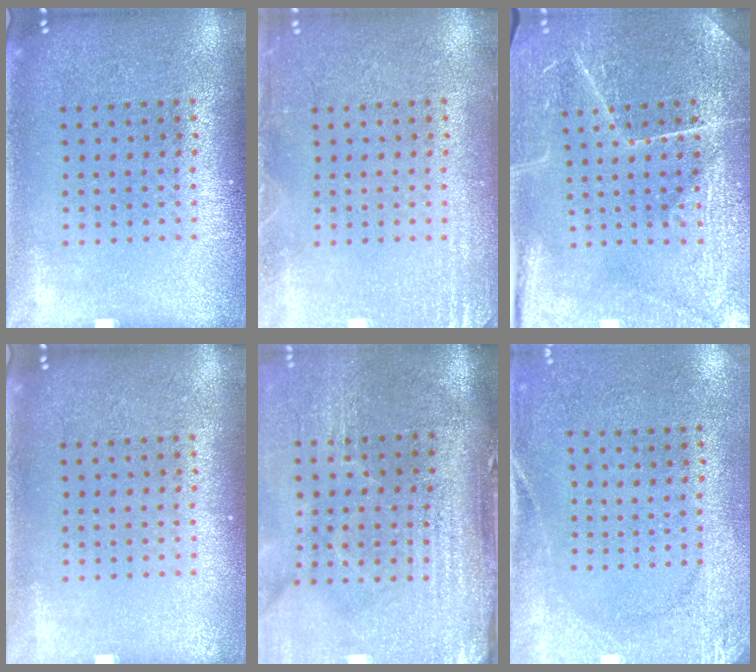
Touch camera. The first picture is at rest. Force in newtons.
{"total": 2.0, "press": 2.0, "slide": 0.4}
{"total": 4.1, "press": 4.0, "slide": 1.0}
{"total": 0.0}
{"total": 4.7, "press": 3.9, "slide": 2.5}
{"total": 2.6, "press": 2.0, "slide": 1.6}